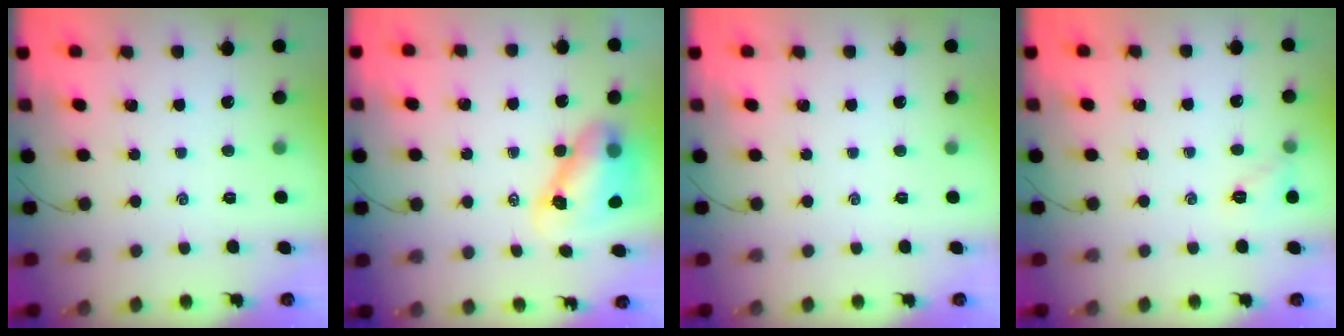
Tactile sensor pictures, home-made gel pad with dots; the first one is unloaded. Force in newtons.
{"total": 8.6, "press": 8.4, "slide": 1.9}
{"total": 0.0}
{"total": 6.4, "press": 6.3, "slide": 1.5}